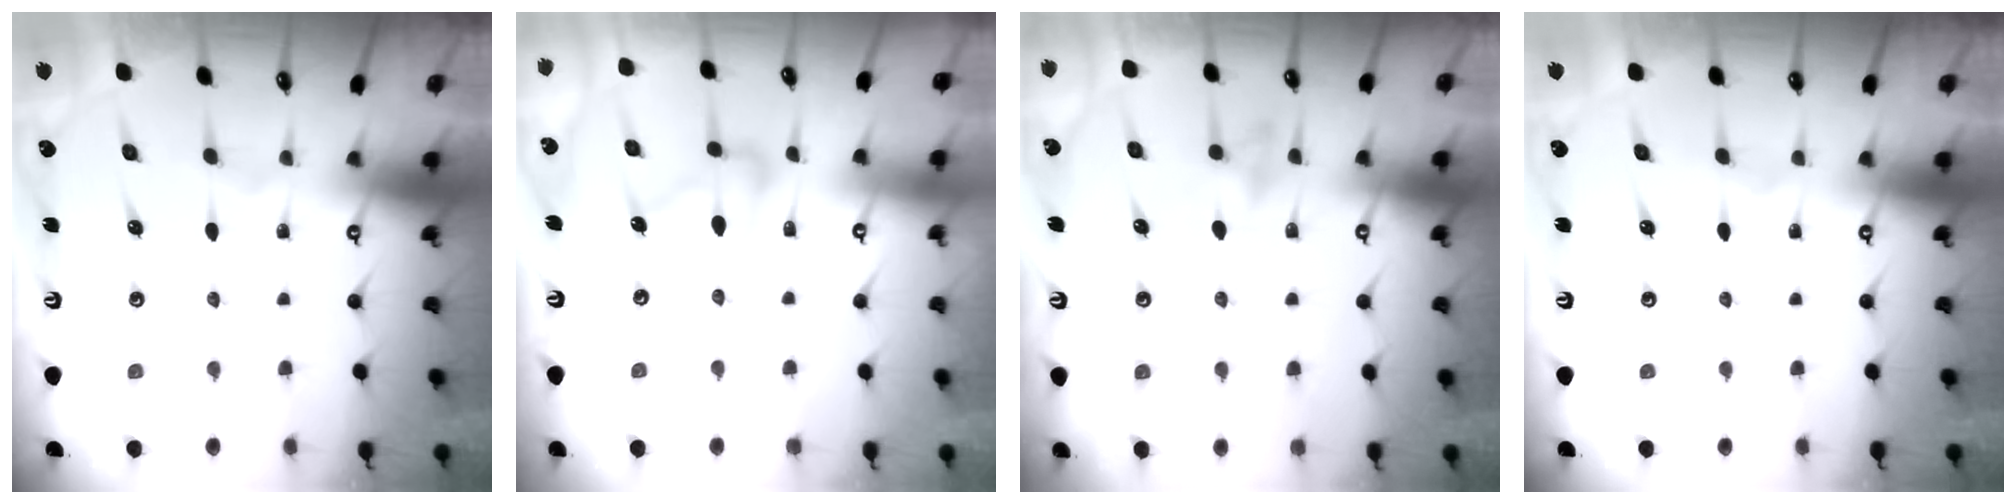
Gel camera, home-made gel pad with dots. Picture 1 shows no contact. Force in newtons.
{"total": 7.0, "press": 7.0, "slide": 0.5}
{"total": 8.4, "press": 8.3, "slide": 1.7}
{"total": 0.0}